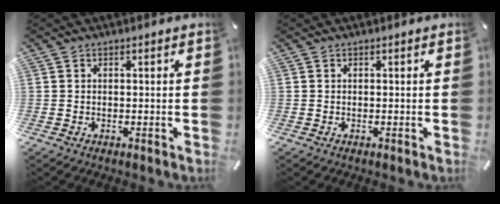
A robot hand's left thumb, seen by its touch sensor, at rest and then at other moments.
{"total": 0.0}